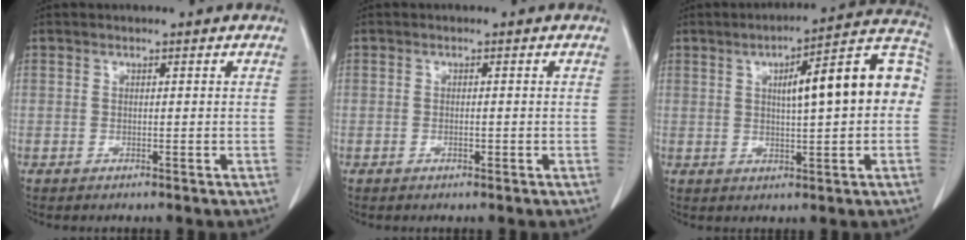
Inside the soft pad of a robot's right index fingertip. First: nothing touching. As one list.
[{"total": 0.6, "force": [-0.2, 0.2, 0.6], "torque": [-0.011, 0.001, 0.000]}, {"total": 13.8, "force": [1.6, 2.6, 13.5], "torque": [-0.181, 0.045, 0.021]}]